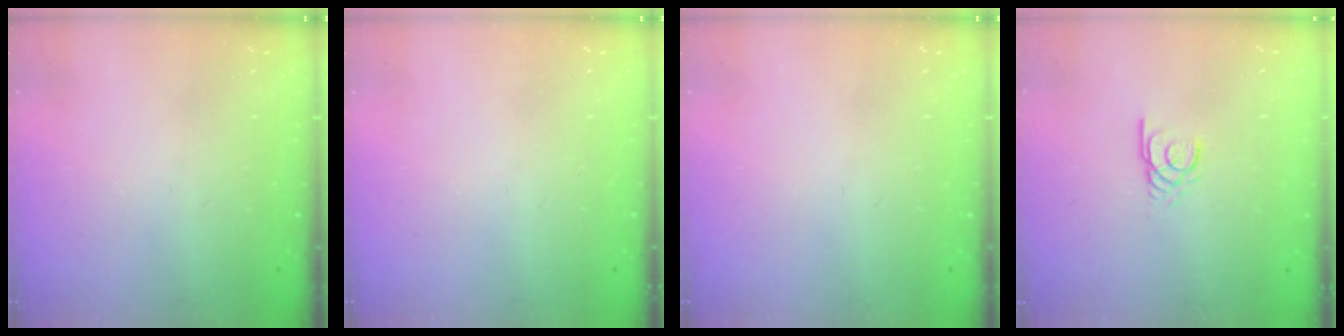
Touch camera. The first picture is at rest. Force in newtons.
{"total": 0.0}
{"total": 0.0}
{"total": 2.1, "press": 2.1, "slide": 0.0}